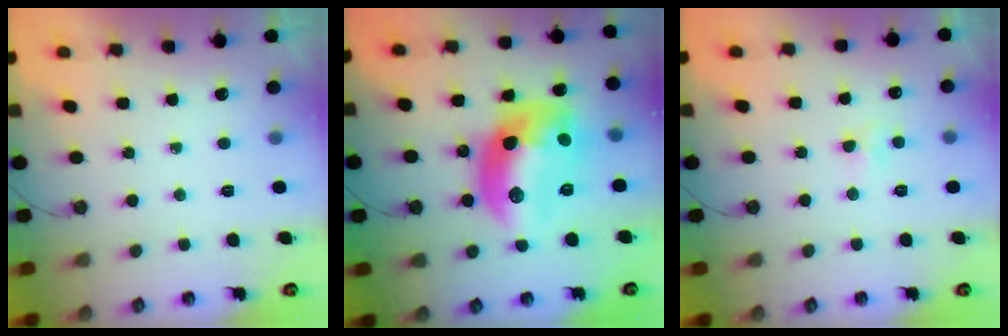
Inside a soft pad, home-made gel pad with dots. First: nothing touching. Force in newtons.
{"total": 18.8, "press": 18.7, "slide": 1.0}
{"total": 4.8, "press": 4.7, "slide": 0.6}